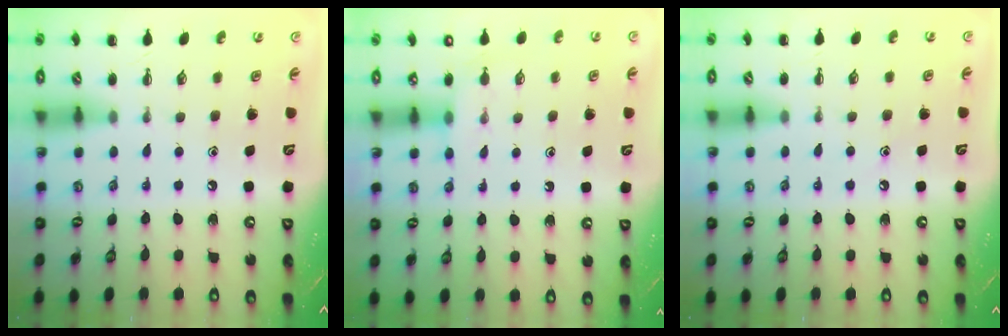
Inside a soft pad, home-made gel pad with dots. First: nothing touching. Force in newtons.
{"total": 4.7, "press": 4.6, "slide": 1.1}
{"total": 5.2, "press": 4.9, "slide": 1.6}